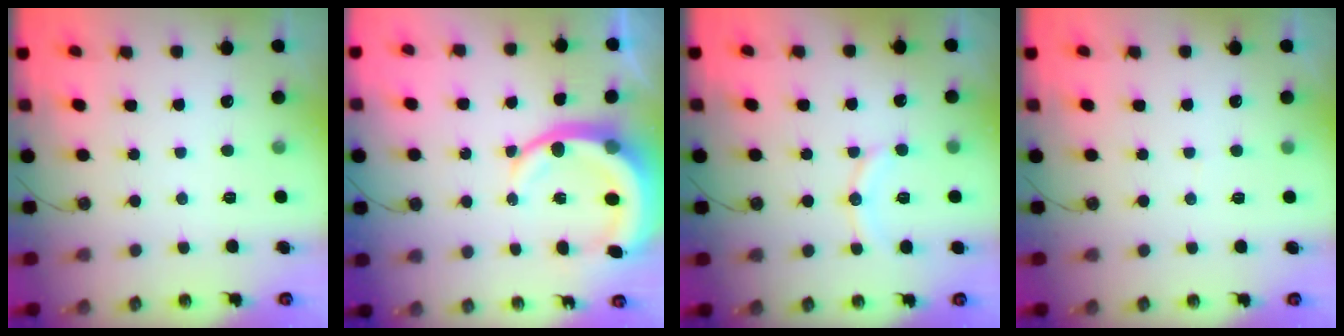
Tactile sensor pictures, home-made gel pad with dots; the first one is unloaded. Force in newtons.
{"total": 13.0, "press": 12.7, "slide": 2.8}
{"total": 9.2, "press": 9.0, "slide": 2.3}
{"total": 1.8, "press": 1.7, "slide": 0.1}